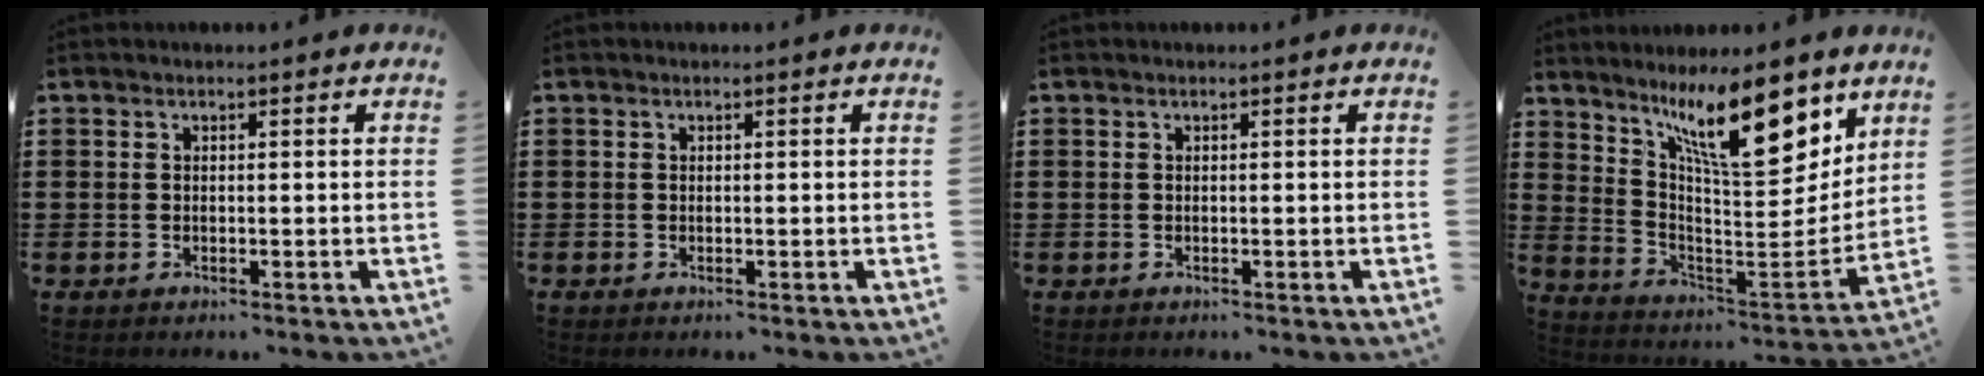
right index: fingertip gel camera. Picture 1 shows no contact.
{"total": 0.0}
{"total": 0.0}
{"total": 14.4, "force": [9.1, 4.2, 10.4], "torque": [-0.174, -0.044, 0.153]}